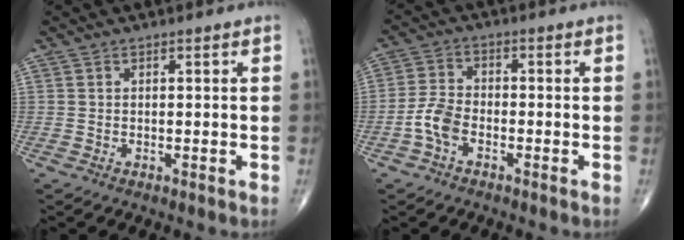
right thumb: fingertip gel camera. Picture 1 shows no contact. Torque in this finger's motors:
{"motor_torque": [0.00, 0.21, 0.45, -0.31, 0.00]}